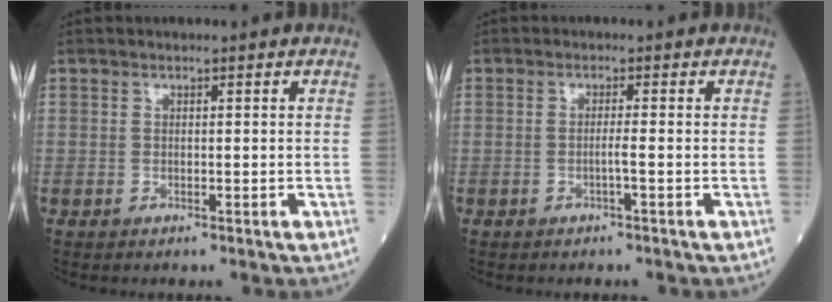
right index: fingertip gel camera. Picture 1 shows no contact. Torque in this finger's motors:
{"motor_torque": [-0.14, 0.13, -0.04, 0.00]}